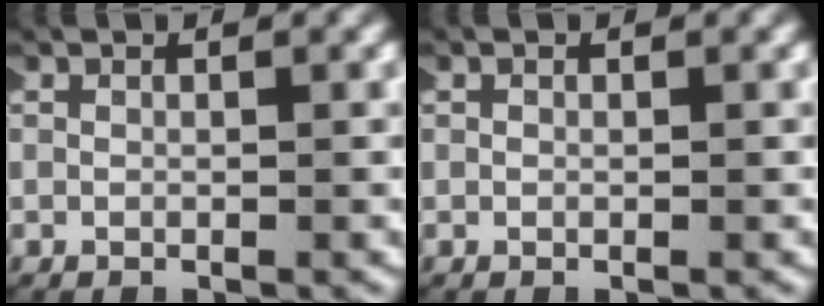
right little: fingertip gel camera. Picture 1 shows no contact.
{"total": 0.0}